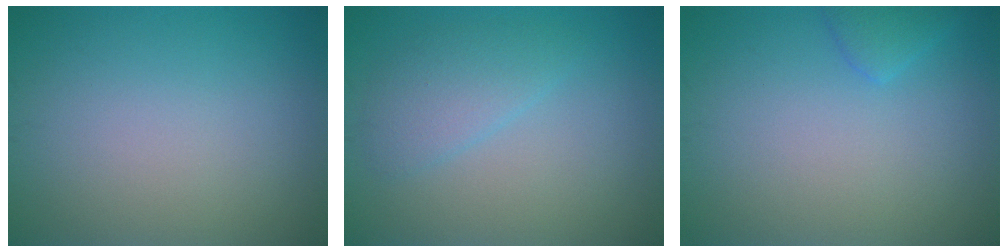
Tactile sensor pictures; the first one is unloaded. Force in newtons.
{"total": 2.5, "press": 2.5, "slide": 0.2}
{"total": 1.4, "press": 1.4, "slide": 0.1}